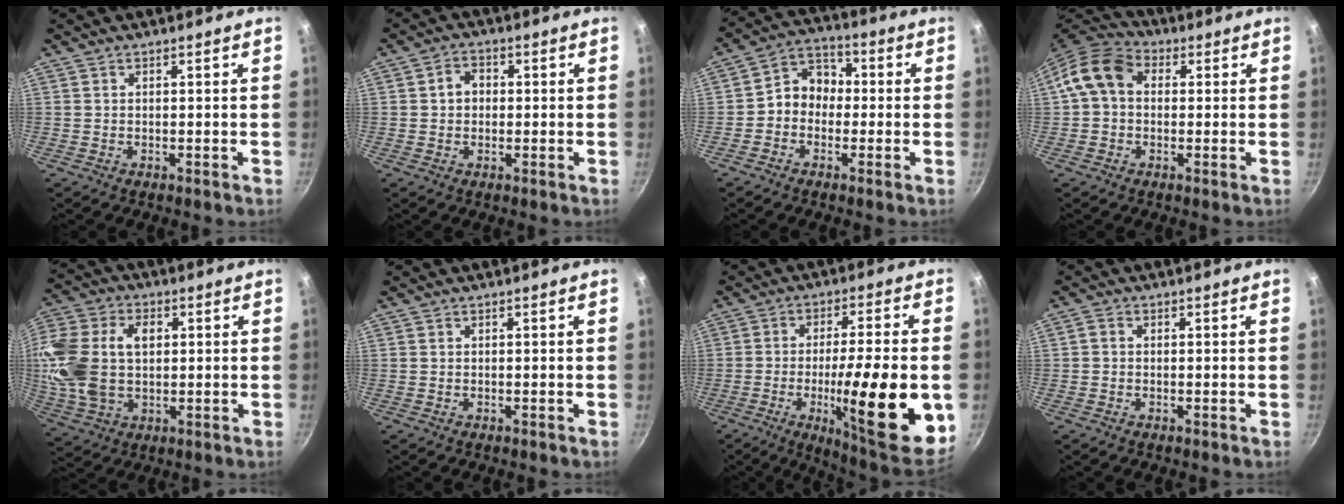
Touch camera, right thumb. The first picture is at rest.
{"total": 3.8, "force": [0.2, 3.2, 2.1], "torque": [-0.014, 0.009, -0.001]}
{"total": 7.5, "force": [-0.9, 6.4, 3.9], "torque": [-0.029, 0.031, -0.038]}
{"total": 9.3, "force": [1.1, 7.2, 5.7], "torque": [-0.088, 0.024, -0.001]}
{"total": 18.2, "force": [2.1, 12.4, 13.2], "torque": [-0.274, 0.017, 0.036]}
{"total": 0.0}
{"total": 23.1, "force": [-4.9, 4.9, 22.0], "torque": [-0.308, 0.004, -0.070]}
{"total": 1.0, "force": [-0.2, 0.8, 0.5], "torque": [-0.012, 0.005, -0.005]}